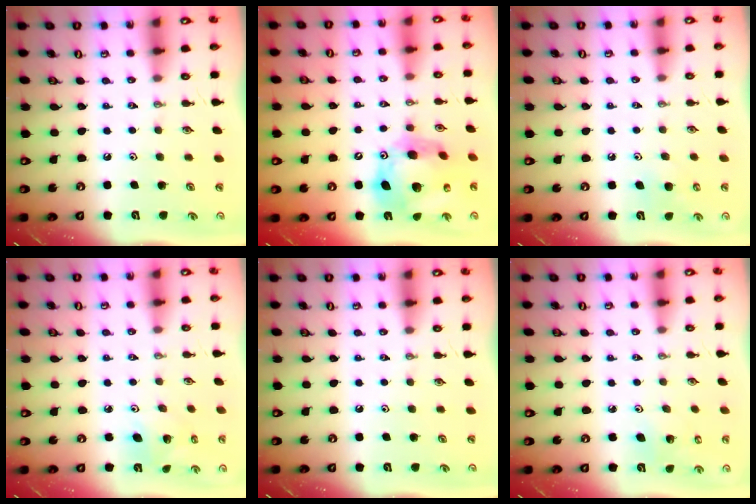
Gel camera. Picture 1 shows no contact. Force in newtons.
{"total": 18.4, "press": 18.3, "slide": 1.9}
{"total": 5.7, "press": 5.7, "slide": 0.6}
{"total": 4.8, "press": 4.8, "slide": 0.2}
{"total": 0.0}
{"total": 4.2, "press": 4.1, "slide": 0.9}